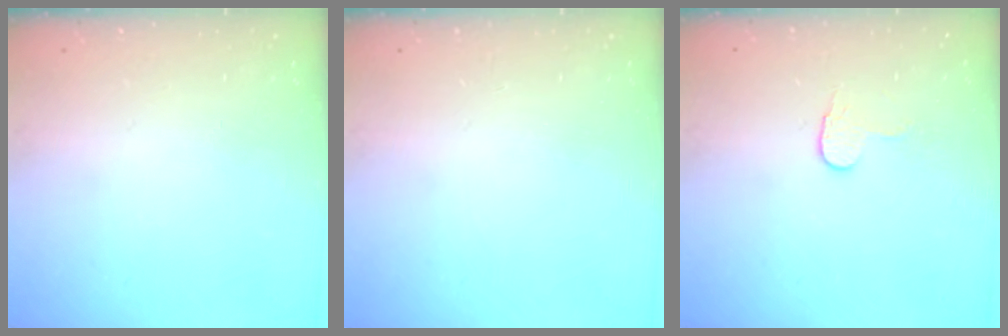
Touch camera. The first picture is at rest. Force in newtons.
{"total": 0.0}
{"total": 3.8, "press": 3.8, "slide": 0.3}